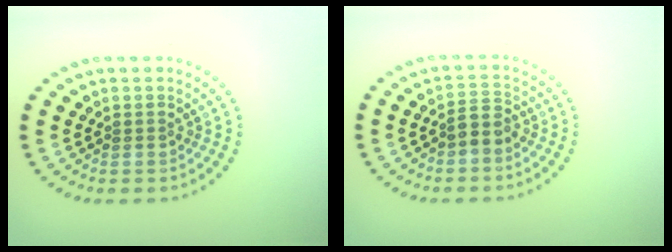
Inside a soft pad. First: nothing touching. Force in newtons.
{"total": 1.7, "press": 1.5, "slide": 0.9}